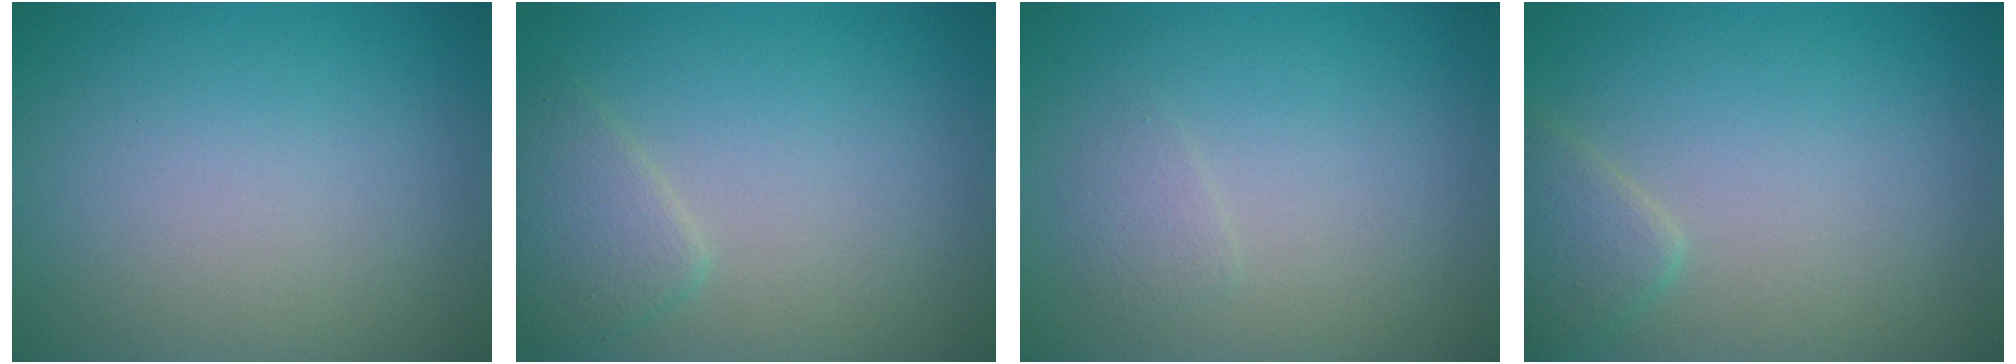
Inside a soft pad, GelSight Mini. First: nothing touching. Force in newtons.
{"total": 2.3, "press": 2.3, "slide": 0.0}
{"total": 1.0, "press": 1.0, "slide": 0.0}
{"total": 2.1, "press": 2.1, "slide": 0.1}